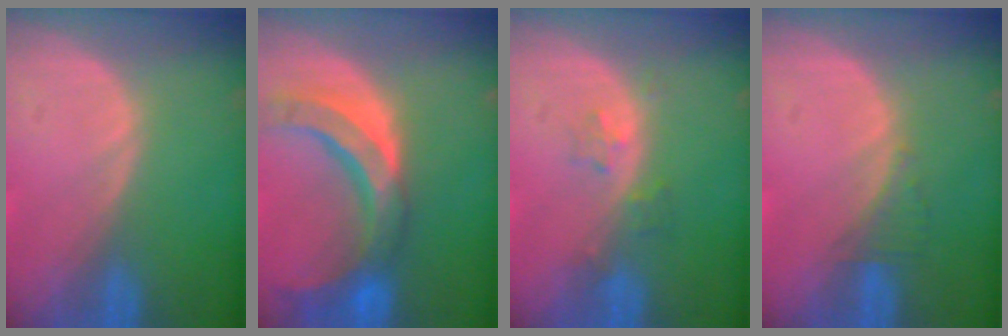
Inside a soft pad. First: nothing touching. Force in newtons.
{"total": 10.4, "press": 9.3, "slide": 4.7}
{"total": 2.3, "press": 2.2, "slide": 0.3}
{"total": 1.7, "press": 1.6, "slide": 0.7}